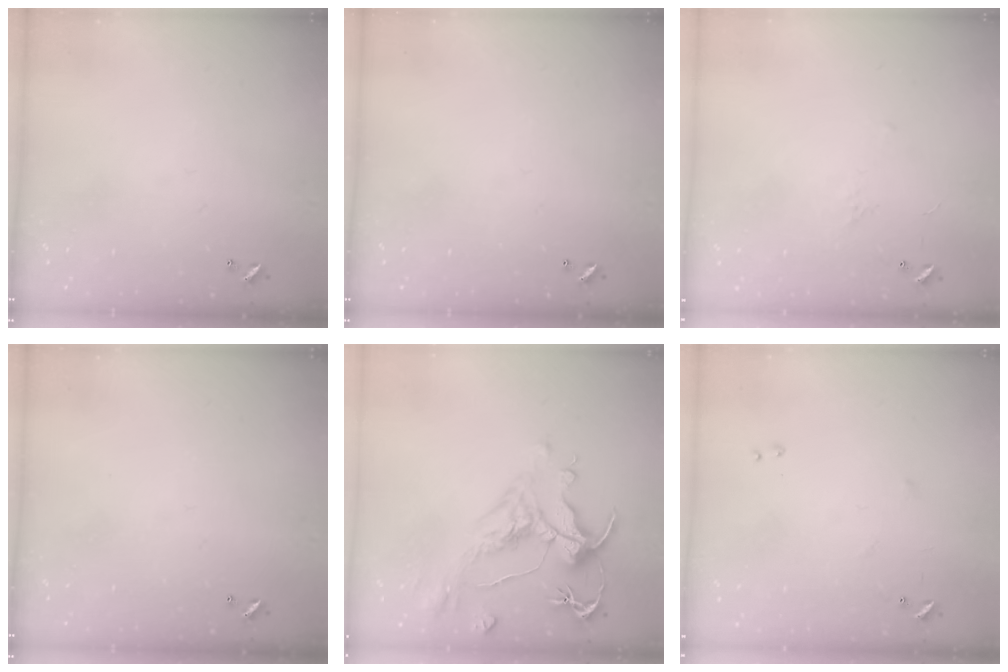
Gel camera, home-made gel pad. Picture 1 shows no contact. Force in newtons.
{"total": 0.0}
{"total": 5.7, "press": 5.5, "slide": 1.1}
{"total": 0.0}
{"total": 2.0, "press": 1.2, "slide": 1.6}
{"total": 6.5, "press": 6.5, "slide": 0.7}